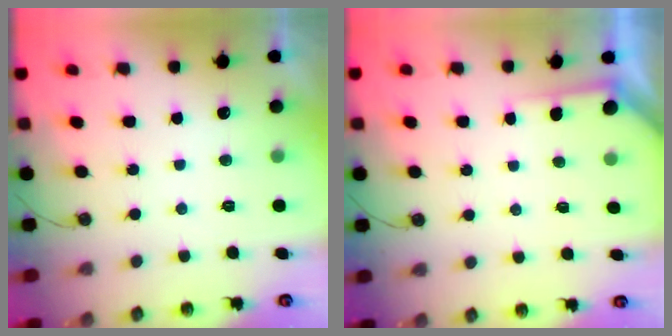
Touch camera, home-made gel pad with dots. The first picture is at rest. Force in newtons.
{"total": 2.5, "press": 2.4, "slide": 0.4}